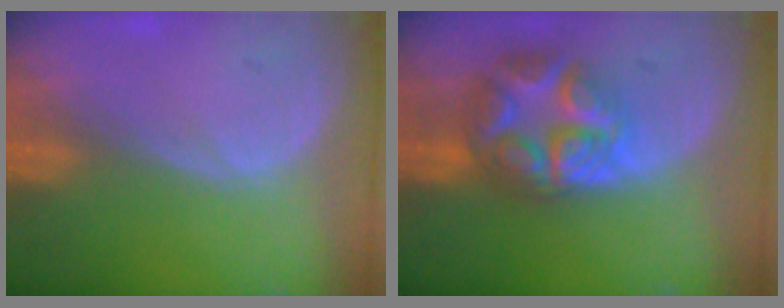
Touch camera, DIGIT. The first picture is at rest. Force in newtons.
{"total": 9.0, "press": 9.0, "slide": 0.4}